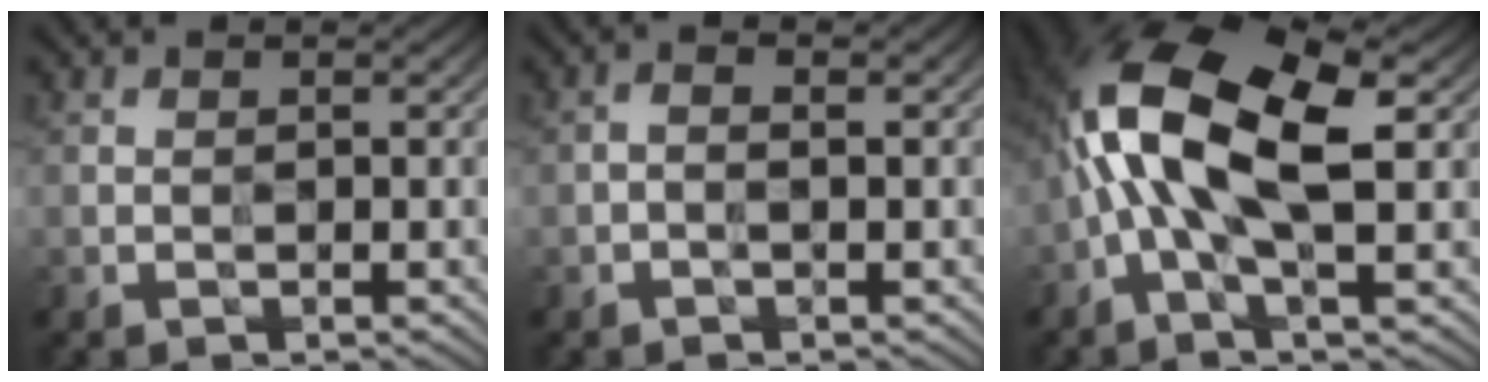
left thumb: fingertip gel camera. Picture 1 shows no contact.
{"total": 1.0, "force": [-0.3, -0.3, 0.8], "torque": [-0.019, 0.010, -0.012]}
{"total": 13.4, "force": [1.4, 5.4, 12.2], "torque": [-0.256, 0.027, 0.010]}